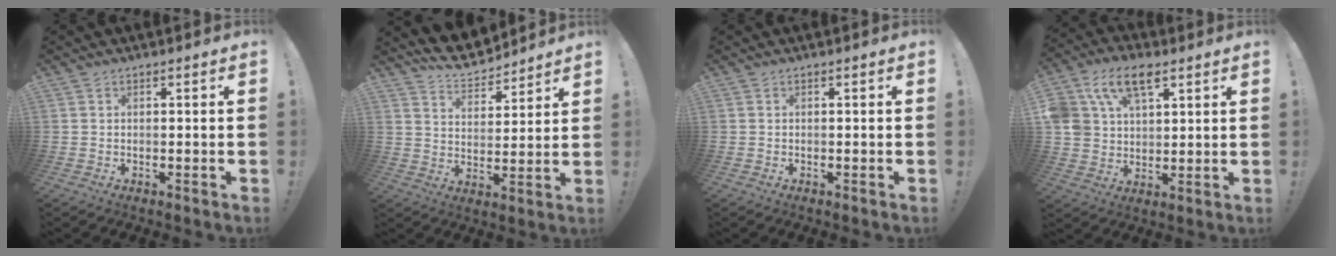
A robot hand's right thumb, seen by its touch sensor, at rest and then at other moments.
{"total": 9.7, "force": [8.8, 3.2, 2.4], "torque": [-0.054, -0.067, 0.166]}
{"total": 0.0}
{"total": 13.0, "force": [7.0, 8.4, 7.1], "torque": [-0.132, -0.019, 0.139]}